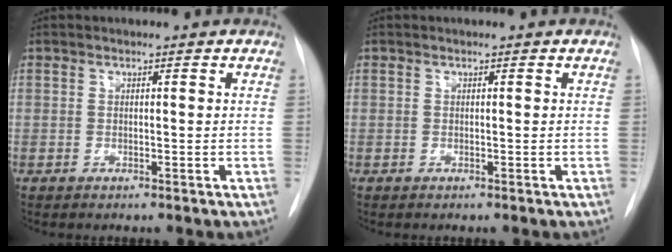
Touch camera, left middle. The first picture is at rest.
{"total": 0.0}